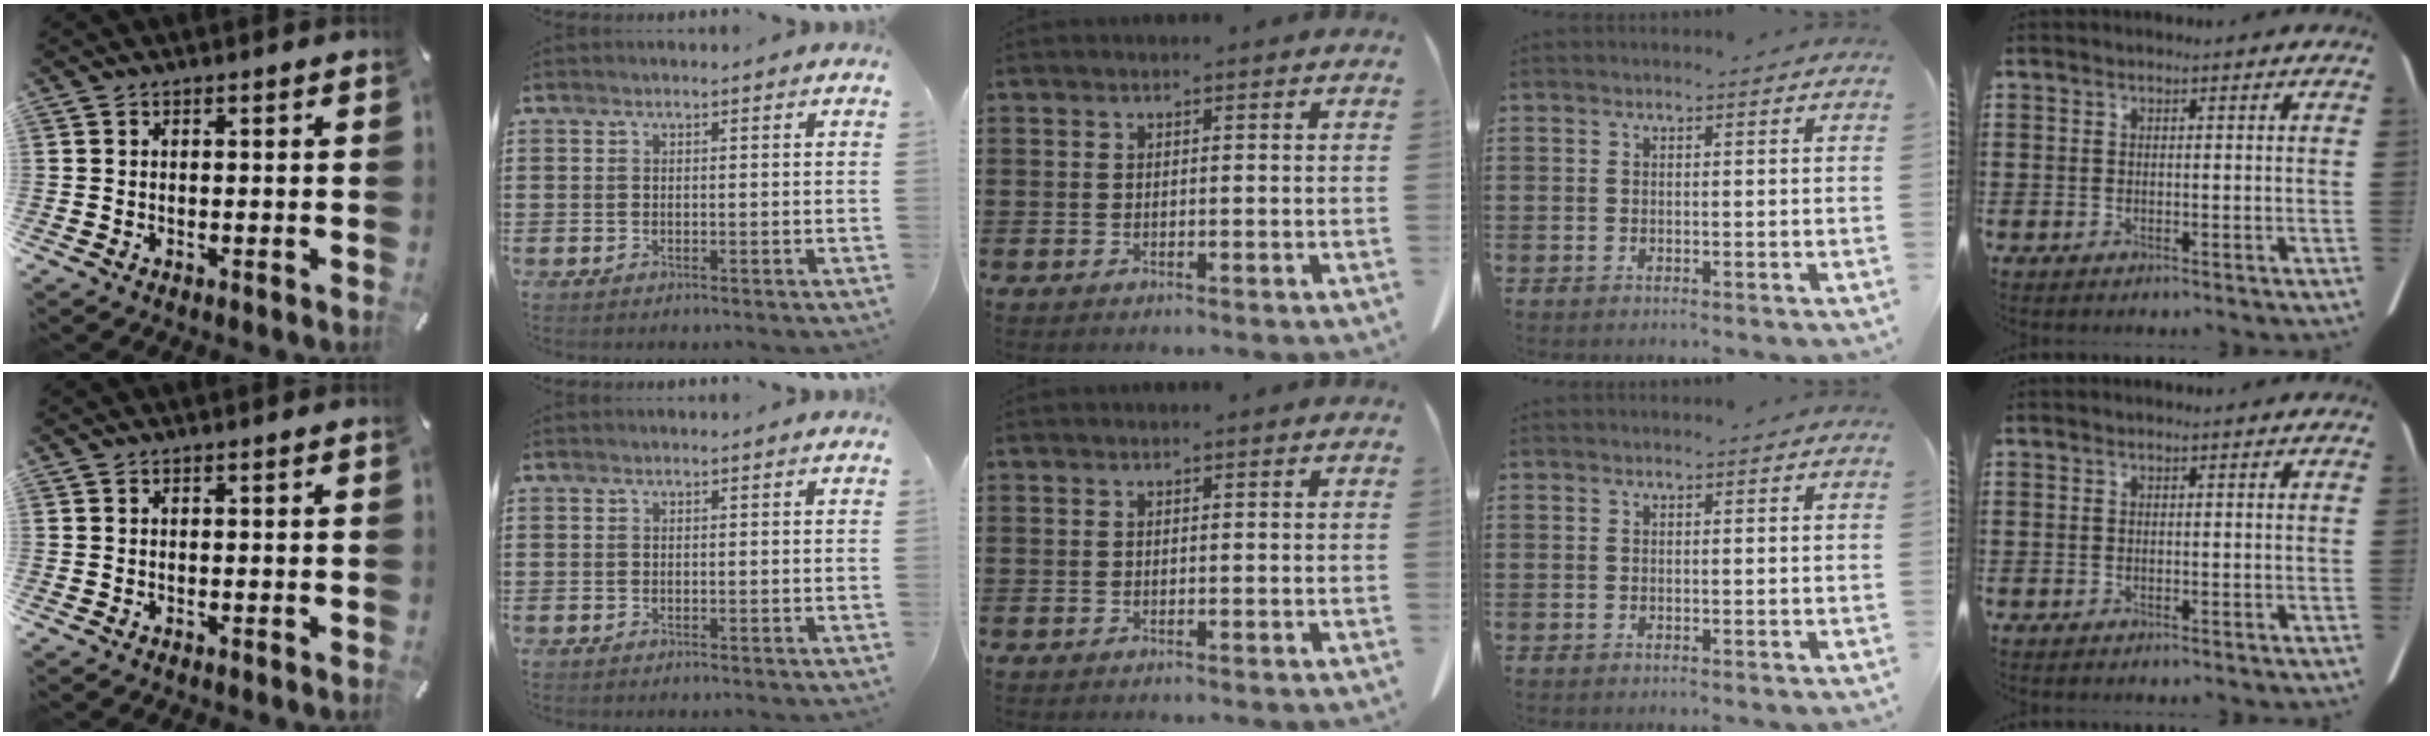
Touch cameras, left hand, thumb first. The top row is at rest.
{}